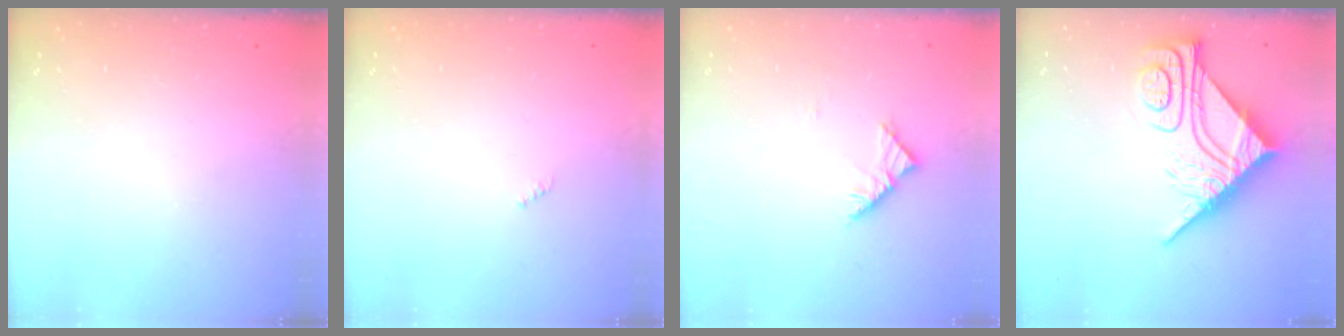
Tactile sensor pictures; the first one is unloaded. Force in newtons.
{"total": 0.0}
{"total": 4.5, "press": 4.3, "slide": 1.0}
{"total": 14.7, "press": 14.7, "slide": 1.2}